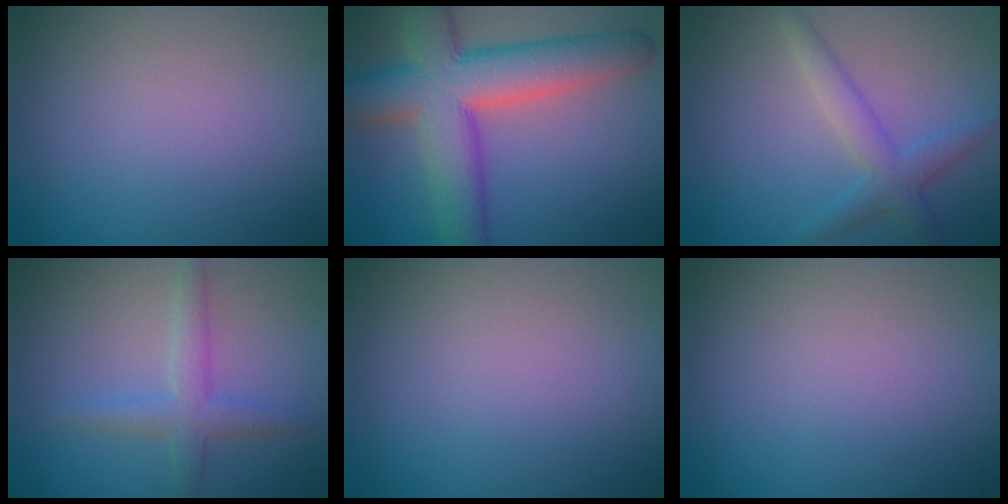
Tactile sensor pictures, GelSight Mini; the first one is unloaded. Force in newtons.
{"total": 10.0, "press": 10.0, "slide": 0.4}
{"total": 2.9, "press": 2.9, "slide": 0.1}
{"total": 2.8, "press": 2.8, "slide": 0.1}
{"total": 0.0}
{"total": 0.0}